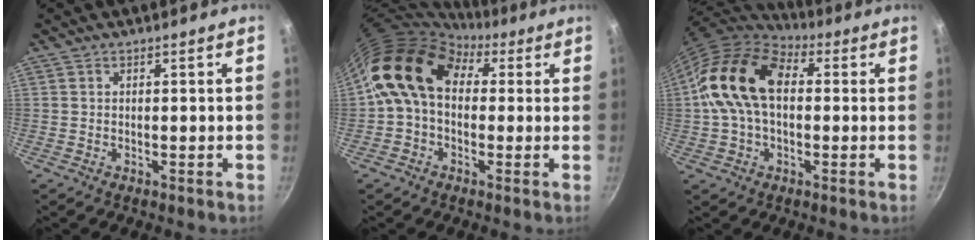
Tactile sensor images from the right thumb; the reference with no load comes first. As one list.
[{"total": 14.0, "force": [3.4, 10.1, 9.1], "torque": [-0.129, 0.019, 0.037]}, {"total": 16.9, "force": [1.7, 11.1, 12.6], "torque": [-0.211, 0.033, 0.013]}]